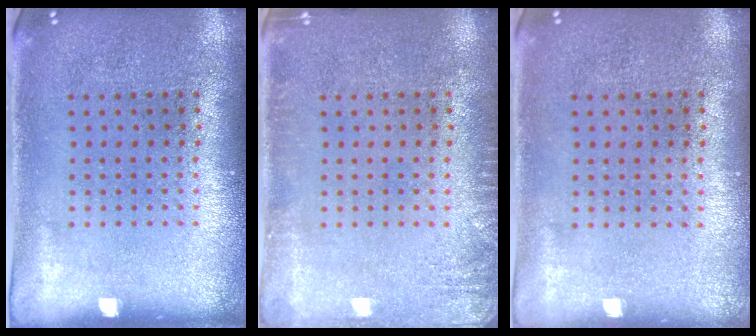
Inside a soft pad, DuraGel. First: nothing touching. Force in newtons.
{"total": 1.6, "press": 1.6, "slide": 0.2}
{"total": 0.0}